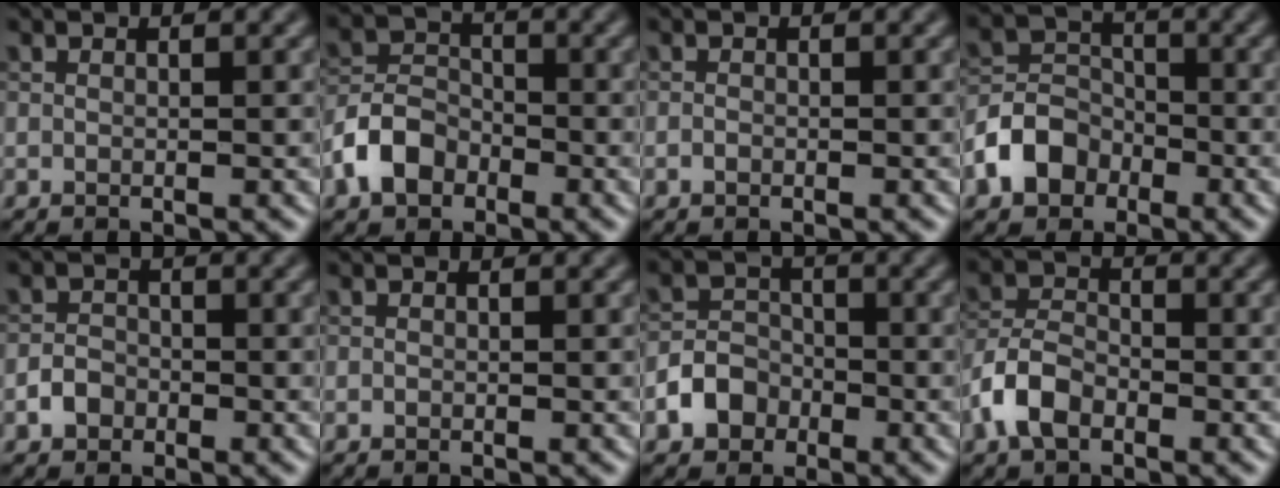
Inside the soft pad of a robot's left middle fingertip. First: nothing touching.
{"total": 4.2, "force": [-2.3, 2.9, 2.0], "torque": [-0.041, 0.005, -0.051]}
{"total": 0.5, "force": [-0.3, 0.4, 0.3], "torque": [-0.004, -0.001, -0.007]}
{"total": 4.5, "force": [-2.3, 3.5, 1.8], "torque": [-0.033, 0.004, -0.052]}
{"total": 1.9, "force": [-1.0, 1.5, 0.7], "torque": [-0.009, 0.004, -0.023]}
{"total": 0.0}
{"total": 3.5, "force": [-1.7, 2.8, 1.3], "torque": [-0.010, 0.004, -0.037]}
{"total": 4.1, "force": [-2.2, 2.4, 2.5], "torque": [-0.050, 0.006, -0.053]}